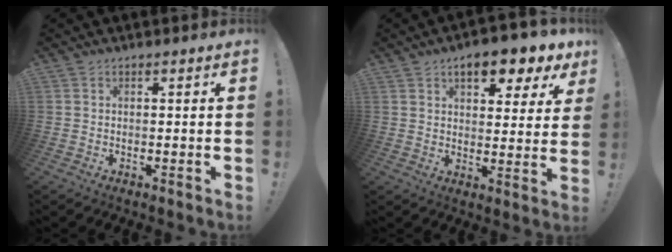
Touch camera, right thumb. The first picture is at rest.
{"total": 9.7, "force": [5.8, 3.9, 6.7], "torque": [-0.084, -0.033, 0.095]}